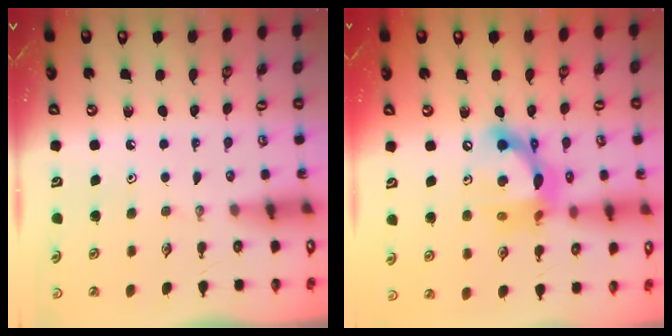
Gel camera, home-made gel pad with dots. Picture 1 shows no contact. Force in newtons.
{"total": 14.4, "press": 14.4, "slide": 1.5}